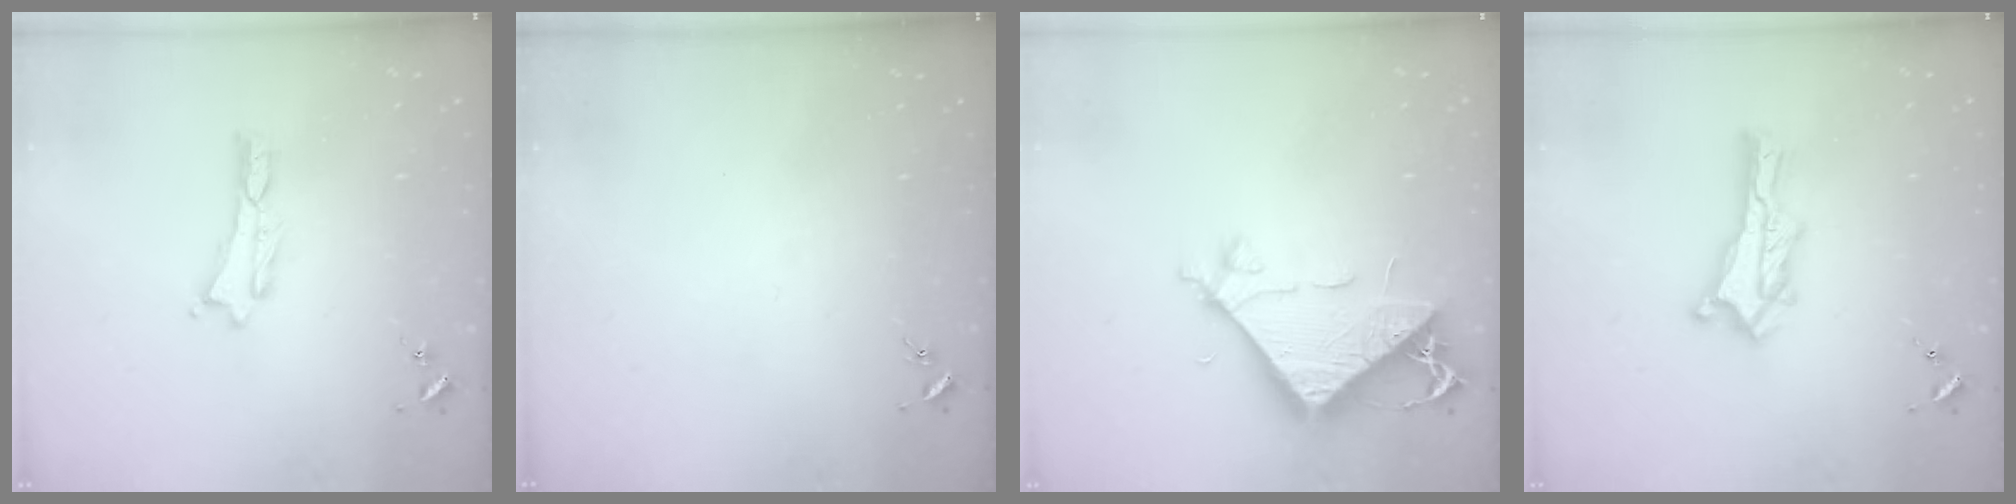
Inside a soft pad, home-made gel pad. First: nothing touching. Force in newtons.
{"total": 0.0}
{"total": 8.5, "press": 8.5, "slide": 0.7}
{"total": 1.4, "press": 1.4, "slide": 0.2}